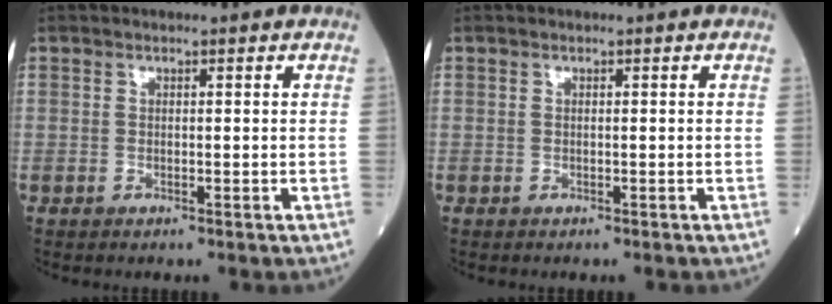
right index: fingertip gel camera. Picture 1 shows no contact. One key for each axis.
{"total": 0.0}